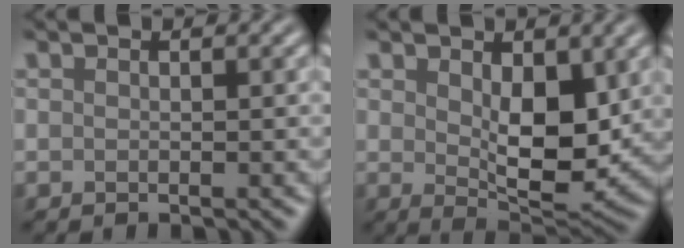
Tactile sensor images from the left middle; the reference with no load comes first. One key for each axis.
{"total": 6.1, "fx": 1.1, "fy": 3.1, "fz": 5.1, "tx": -0.092, "ty": -0.015, "tz": 0.027}